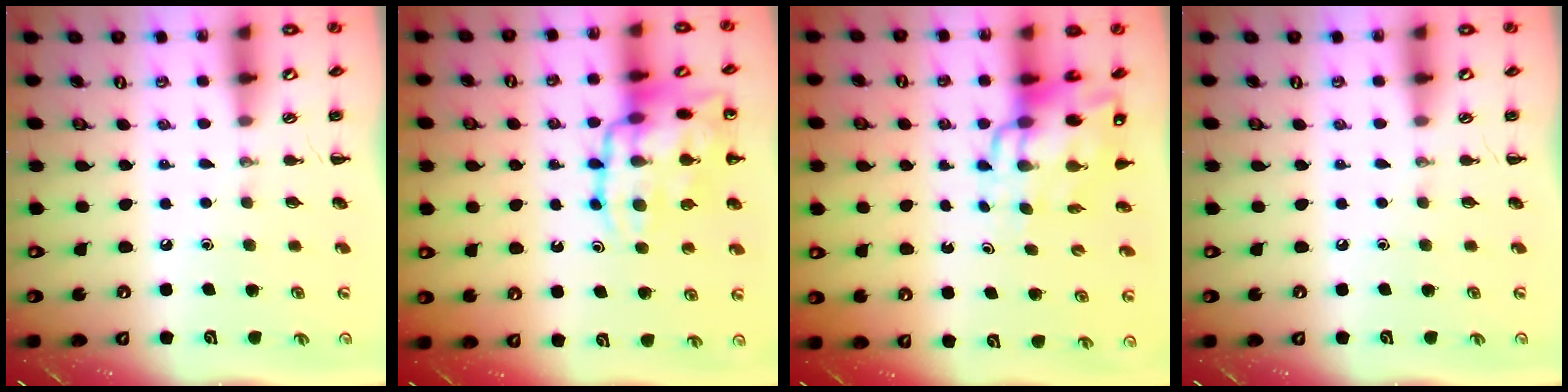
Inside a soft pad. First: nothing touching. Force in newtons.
{"total": 20.0, "press": 19.8, "slide": 2.3}
{"total": 12.8, "press": 12.1, "slide": 4.0}
{"total": 0.0}